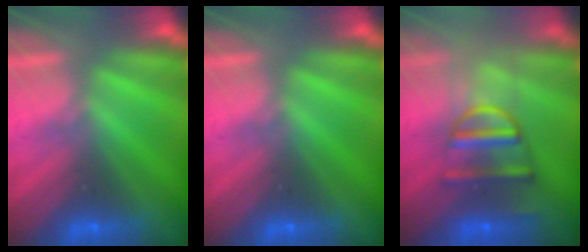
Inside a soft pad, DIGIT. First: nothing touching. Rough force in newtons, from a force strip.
{"total": 0.0}
{"total": 5.9}